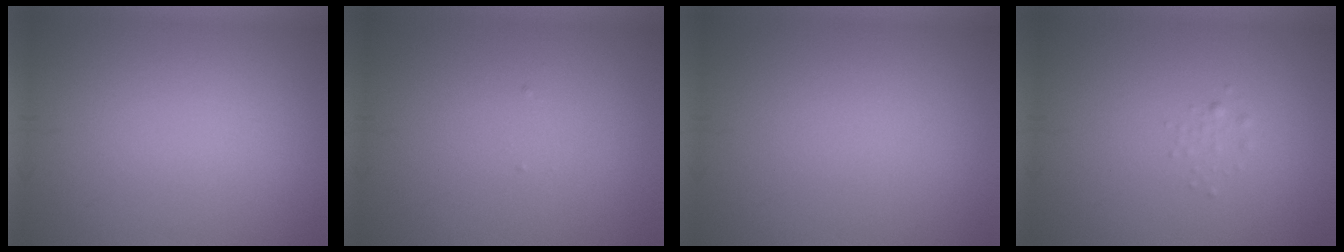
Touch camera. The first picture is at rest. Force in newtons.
{"total": 0.0}
{"total": 0.0}
{"total": 0.7, "press": 0.7, "slide": 0.0}